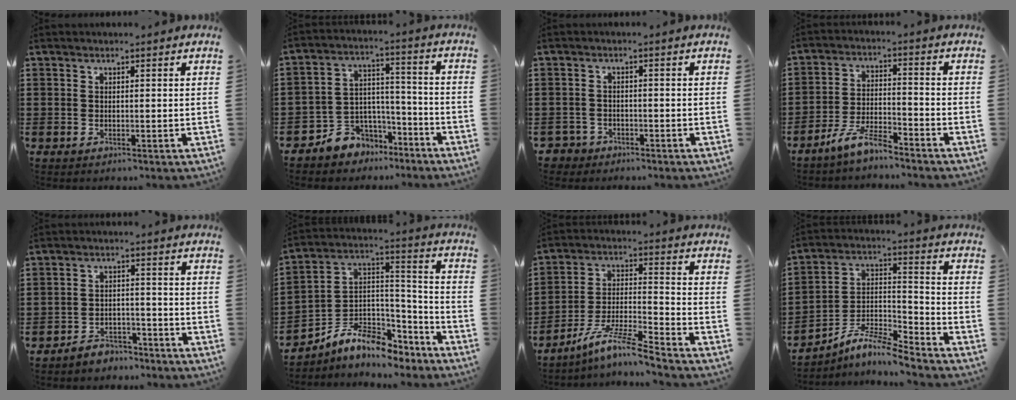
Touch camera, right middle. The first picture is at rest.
{"total": 5.8, "force": [-4.6, 3.5, -0.3], "torque": [-0.012, 0.012, -0.092]}
{"total": 2.3, "force": [-1.9, 1.2, 0.1], "torque": [-0.016, -0.002, -0.046]}
{"total": 6.6, "force": [-5.8, 1.0, 3.1], "torque": [-0.077, -0.004, -0.116]}
{"total": 3.9, "force": [-3.8, 0.9, -0.1], "torque": [-0.005, 0.005, -0.080]}
{"total": 6.8, "force": [-5.4, 3.5, 2.3], "torque": [-0.065, -0.010, -0.108]}
{"total": 9.1, "force": [-7.5, 0.3, 5.2], "torque": [-0.105, -0.002, -0.149]}
{"total": 7.8, "force": [-7.2, 0.8, 3.0], "torque": [-0.061, 0.003, -0.142]}